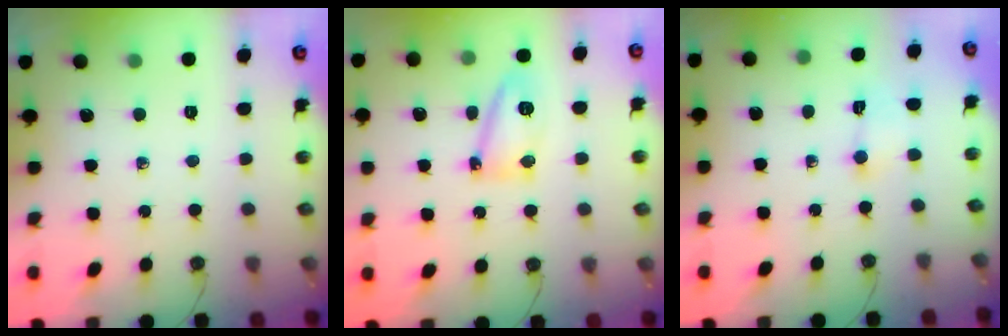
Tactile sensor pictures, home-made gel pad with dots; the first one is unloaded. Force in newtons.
{"total": 9.8, "press": 9.7, "slide": 1.2}
{"total": 1.9, "press": 1.7, "slide": 0.7}